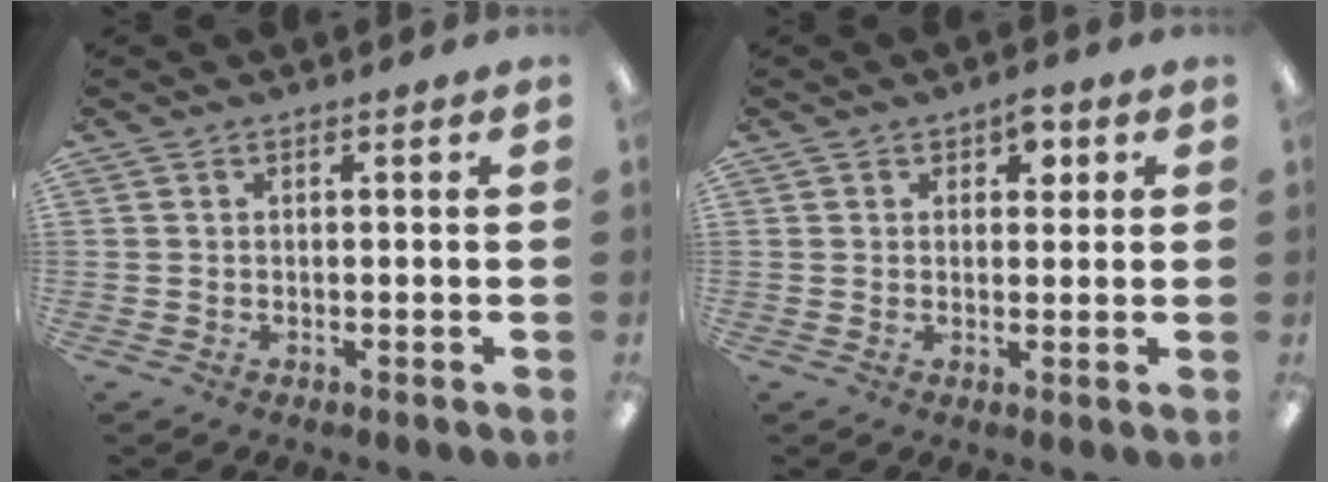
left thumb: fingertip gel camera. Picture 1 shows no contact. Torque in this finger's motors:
{"motor_torque": [0.02, 0.22, -0.32, 0.11, 0.00]}